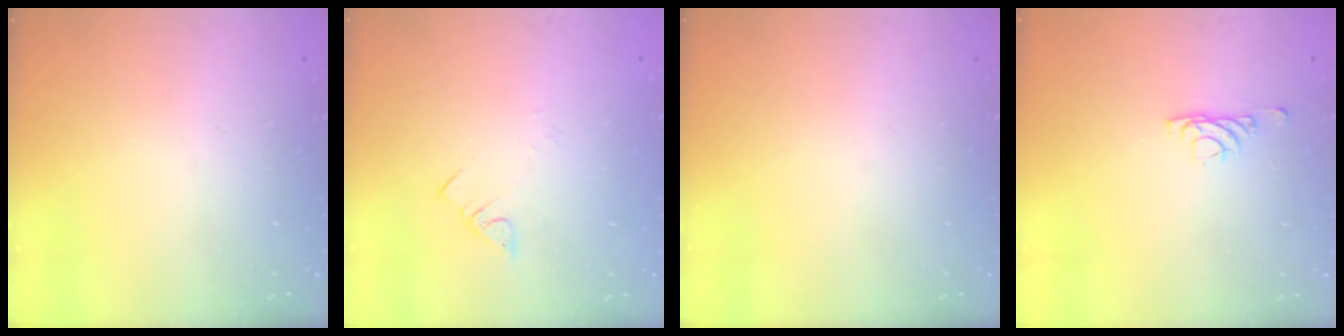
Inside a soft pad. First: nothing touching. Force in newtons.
{"total": 1.8, "press": 1.8, "slide": 0.3}
{"total": 0.0}
{"total": 3.9, "press": 3.9, "slide": 0.8}